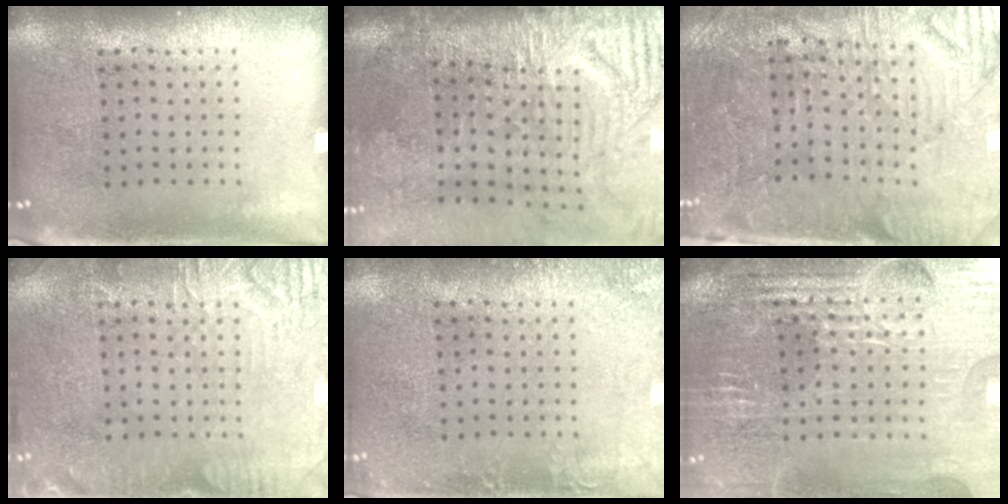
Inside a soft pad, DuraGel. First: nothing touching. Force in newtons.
{"total": 4.8, "press": 3.9, "slide": 2.7}
{"total": 3.8, "press": 3.5, "slide": 1.3}
{"total": 3.5, "press": 3.5, "slide": 0.4}
{"total": 1.6, "press": 1.6, "slide": 0.1}
{"total": 3.7, "press": 3.6, "slide": 0.7}